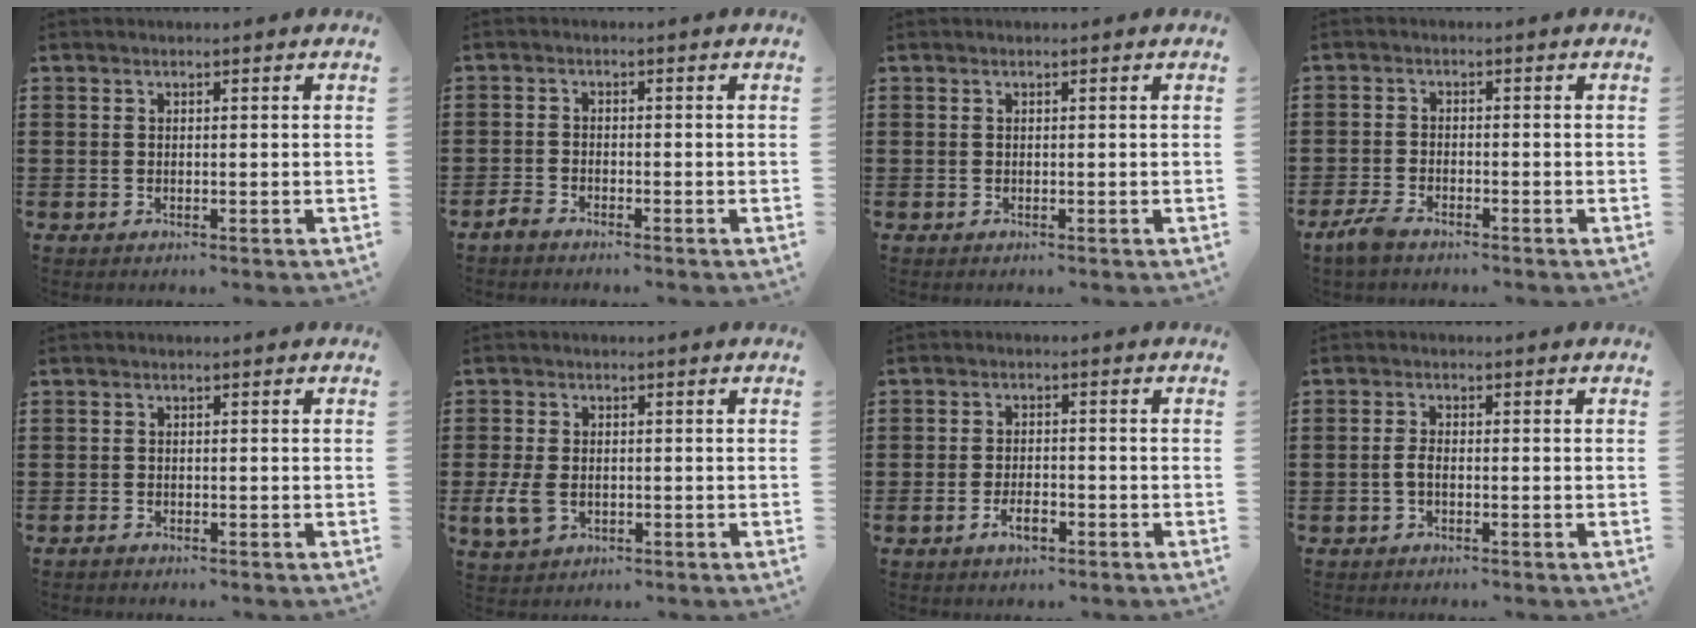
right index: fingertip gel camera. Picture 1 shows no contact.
{"total": 1.5, "force": [-1.4, 0.3, 0.3], "torque": [-0.016, -0.001, -0.031]}
{"total": 0.0}
{"total": 2.4, "force": [-2.0, 0.7, 1.2], "torque": [-0.035, 0.000, -0.042]}
{"total": 0.7, "force": [-0.6, 0.2, 0.3], "torque": [-0.007, -0.004, -0.010]}
{"total": 3.8, "force": [-1.0, 2.6, 2.5], "torque": [-0.070, -0.005, -0.022]}
{"total": 3.3, "force": [-1.7, 1.4, 2.5], "torque": [-0.044, 0.003, -0.032]}
{"total": 1.9, "force": [-0.7, 0.6, 1.6], "torque": [-0.047, -0.008, -0.018]}